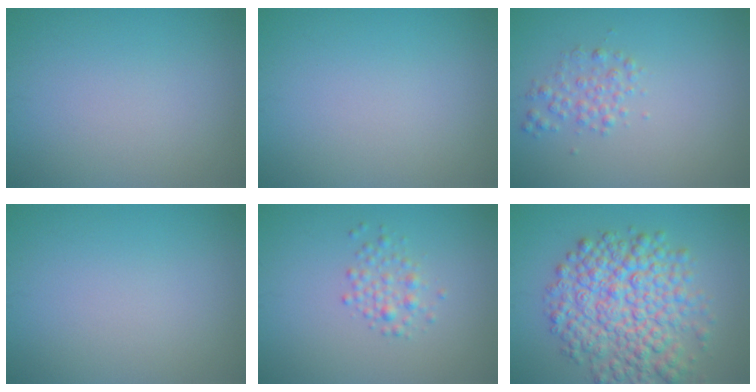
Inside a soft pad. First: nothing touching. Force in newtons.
{"total": 0.0}
{"total": 1.7, "press": 1.7, "slide": 0.0}
{"total": 0.0}
{"total": 1.7, "press": 1.7, "slide": 0.0}
{"total": 8.8, "press": 8.8, "slide": 0.2}